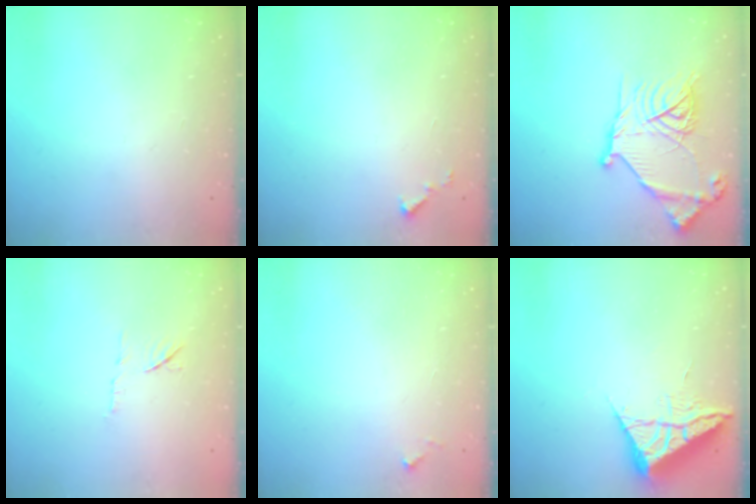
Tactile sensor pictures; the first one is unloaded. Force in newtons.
{"total": 3.1, "press": 3.1, "slide": 0.2}
{"total": 18.8, "press": 18.7, "slide": 2.0}
{"total": 7.1, "press": 7.1, "slide": 1.0}
{"total": 4.2, "press": 4.2, "slide": 0.1}
{"total": 7.3, "press": 7.3, "slide": 0.5}